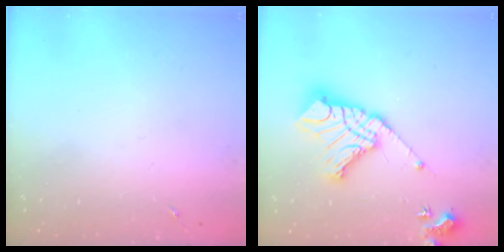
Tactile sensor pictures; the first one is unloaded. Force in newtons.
{"total": 18.9, "press": 18.8, "slide": 2.1}